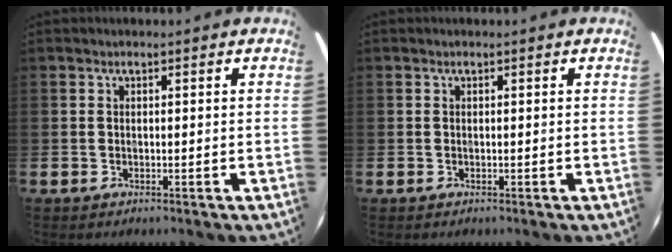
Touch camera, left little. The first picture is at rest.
{"total": 0.0}